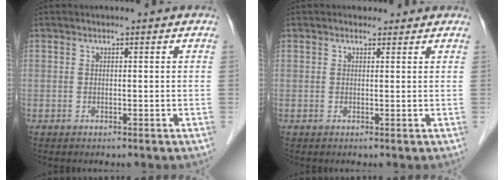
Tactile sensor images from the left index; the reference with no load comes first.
{"total": 1.2, "force": [0.9, 0.8, 0.0], "torque": [0.000, 0.004, 0.009]}